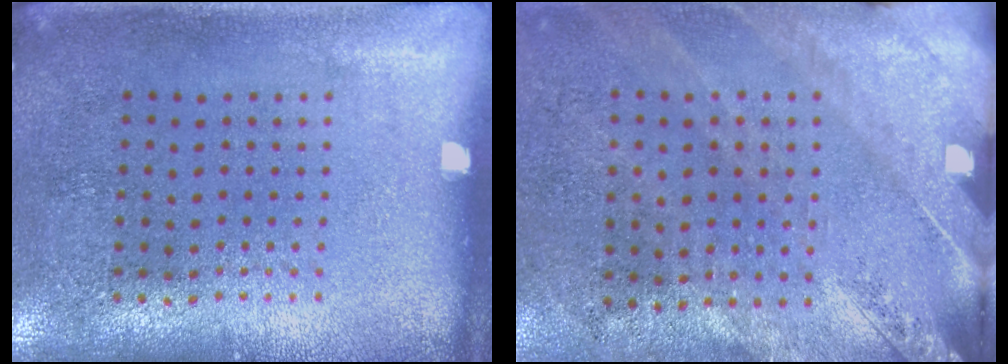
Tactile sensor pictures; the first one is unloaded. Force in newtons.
{"total": 2.5, "press": 2.0, "slide": 1.5}